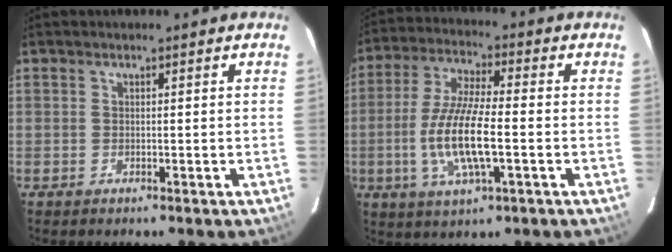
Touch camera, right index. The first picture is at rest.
{"total": 12.6, "force": [-2.7, 3.1, 11.9], "torque": [-0.245, -0.006, -0.053]}